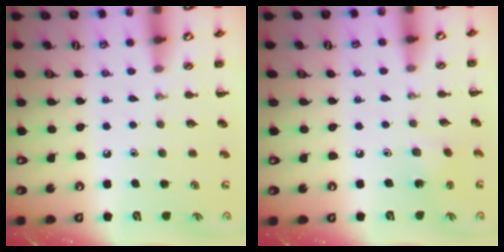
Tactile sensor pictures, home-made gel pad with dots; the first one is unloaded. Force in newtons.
{"total": 1.5, "press": 1.4, "slide": 0.5}